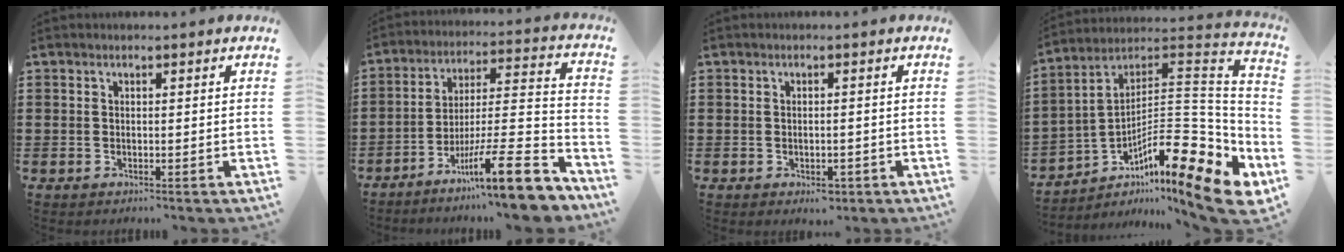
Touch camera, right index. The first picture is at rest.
{"total": 15.7, "force": [-10.5, 1.8, 11.5], "torque": [-0.156, 0.023, -0.179]}
{"total": 1.8, "force": [-0.9, 0.7, 1.4], "torque": [-0.028, 0.001, -0.018]}
{"total": 16.5, "force": [-8.4, 4.0, 13.6], "torque": [-0.181, 0.000, -0.153]}